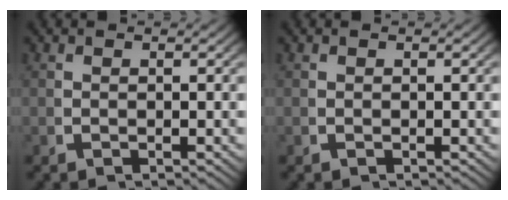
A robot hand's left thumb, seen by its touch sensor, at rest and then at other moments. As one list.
[{"total": 0.0}]